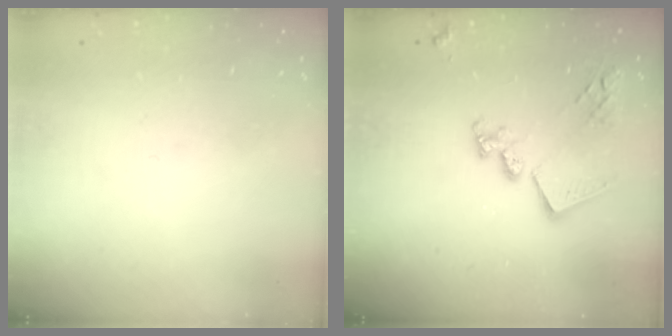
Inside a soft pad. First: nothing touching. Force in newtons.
{"total": 15.2, "press": 15.2, "slide": 0.8}